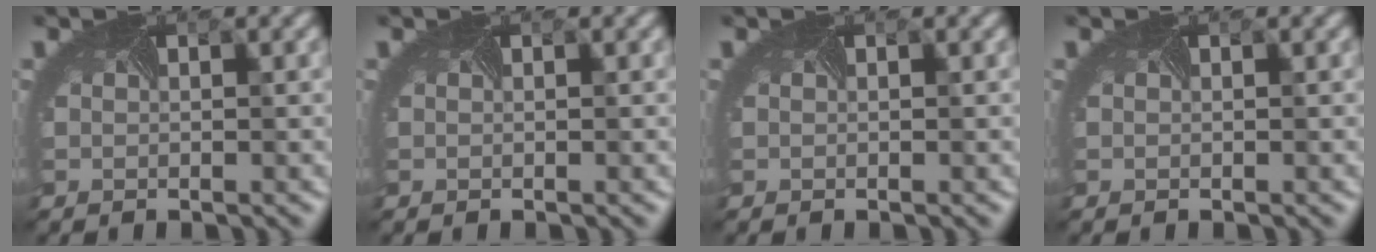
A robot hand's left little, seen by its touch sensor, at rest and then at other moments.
{"total": 0.0}
{"total": 0.0}
{"total": 0.0}